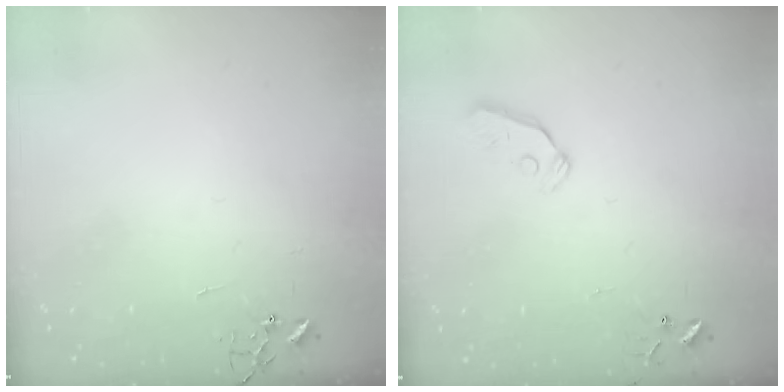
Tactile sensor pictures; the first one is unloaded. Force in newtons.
{"total": 3.0, "press": 3.0, "slide": 0.3}